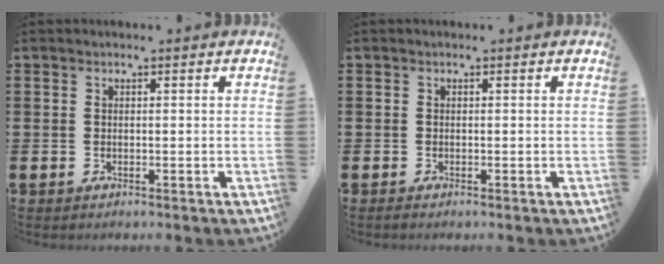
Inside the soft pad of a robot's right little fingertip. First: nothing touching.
{"total": 0.0}